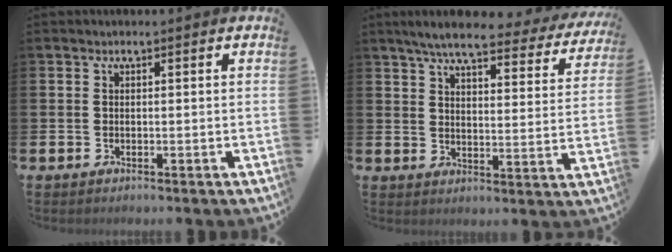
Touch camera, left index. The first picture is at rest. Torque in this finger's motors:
{"motor_torque": [1.11, -1.02, 0.83, 0.21]}